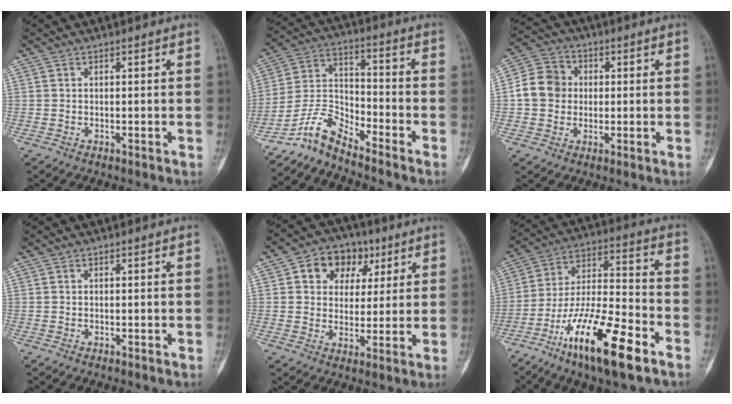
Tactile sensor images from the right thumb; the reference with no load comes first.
{"total": 7.7, "force": [-7.2, 1.4, 2.1], "torque": [-0.045, 0.076, -0.150]}
{"total": 8.7, "force": [0.1, 7.8, 3.9], "torque": [-0.052, 0.018, -0.011]}
{"total": 0.0}
{"total": 10.8, "force": [4.3, 8.3, 5.4], "torque": [-0.041, -0.002, 0.066]}
{"total": 19.9, "force": [-11.0, 5.1, 15.7], "torque": [-0.300, 0.056, -0.195]}